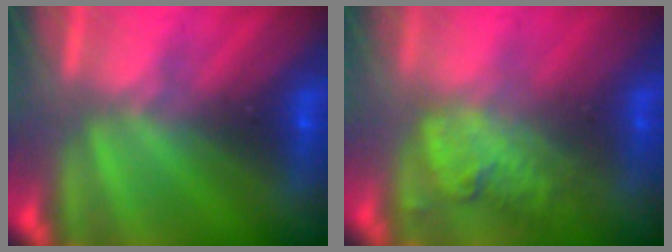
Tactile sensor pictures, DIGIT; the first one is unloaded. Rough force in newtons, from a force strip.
{"total": 2.4}